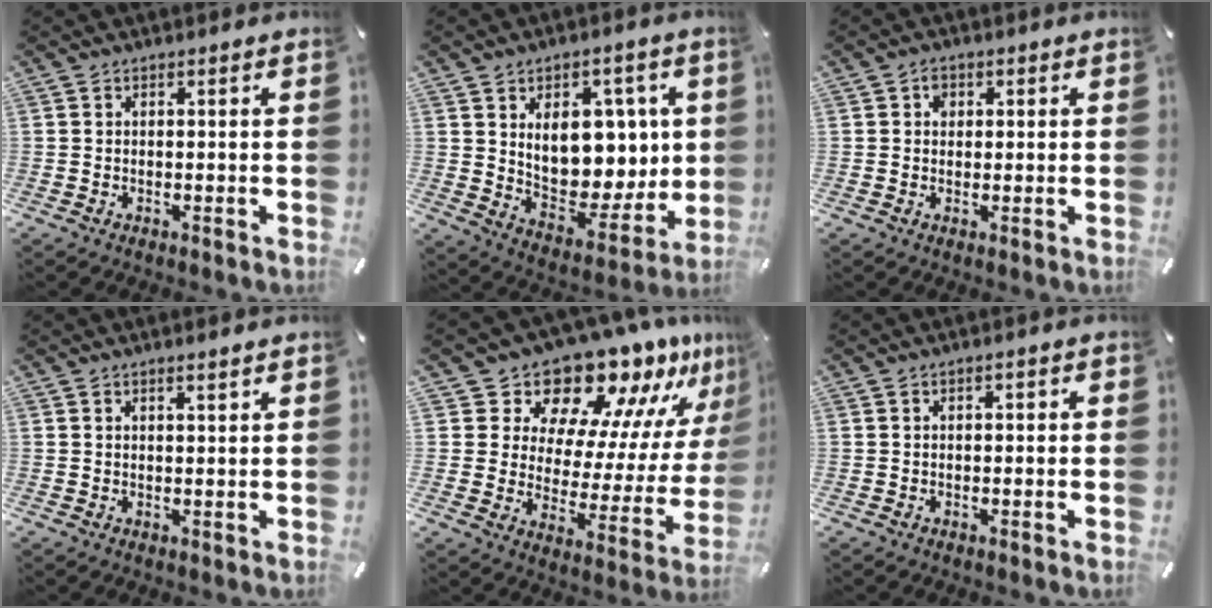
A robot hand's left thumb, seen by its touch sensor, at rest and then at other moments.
{"total": 14.0, "force": [4.5, 10.0, 8.8], "torque": [-0.118, -0.032, 0.092]}
{"total": 2.1, "force": [0.4, 1.8, 0.9], "torque": [-0.005, 0.000, 0.001]}
{"total": 1.5, "force": [1.2, 0.0, 0.9], "torque": [-0.017, -0.002, 0.022]}
{"total": 14.5, "force": [13.2, 5.6, 2.3], "torque": [-0.030, -0.147, 0.215]}
{"total": 0.9, "force": [0.0, 0.5, 0.7], "torque": [-0.013, 0.004, -0.001]}